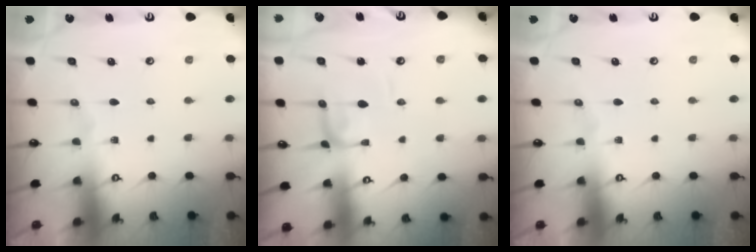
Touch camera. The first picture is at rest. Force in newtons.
{"total": 0.9, "press": 0.9, "slide": 0.2}
{"total": 0.0}